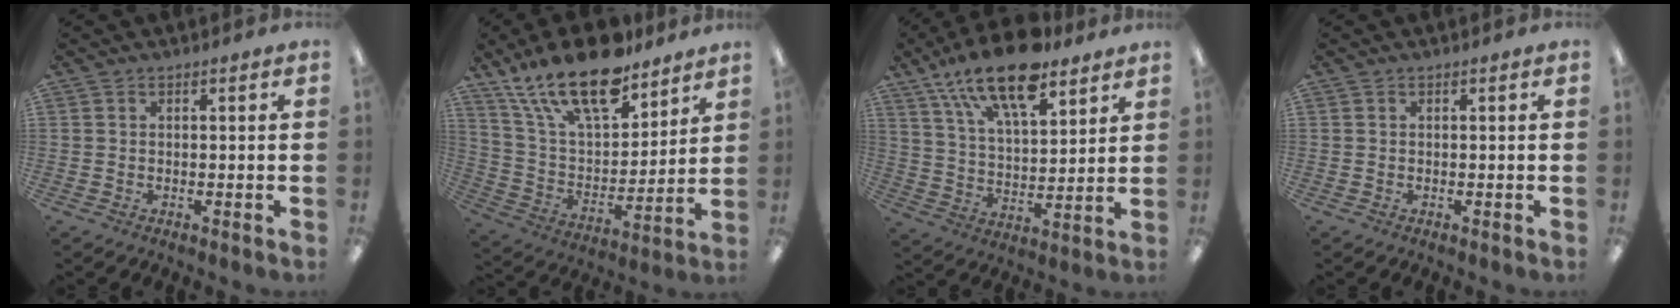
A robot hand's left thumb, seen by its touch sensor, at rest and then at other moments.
{"total": 21.4, "force": [15.4, 8.7, 12.0], "torque": [-0.227, -0.087, 0.270]}
{"total": 16.3, "force": [11.6, 6.6, 9.4], "torque": [-0.159, -0.055, 0.200]}
{"total": 0.0}